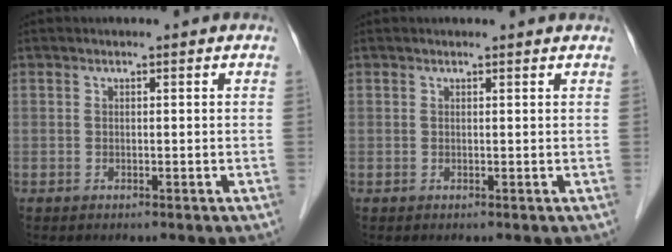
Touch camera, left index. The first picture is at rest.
{"total": 1.8, "force": [1.8, 0.2, 0.3], "torque": [-0.012, 0.005, 0.015]}